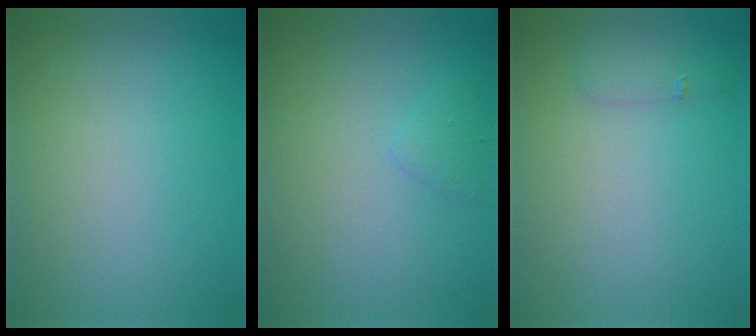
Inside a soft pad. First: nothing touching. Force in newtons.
{"total": 0.9, "press": 0.9, "slide": 0.0}
{"total": 1.4, "press": 1.4, "slide": 0.0}